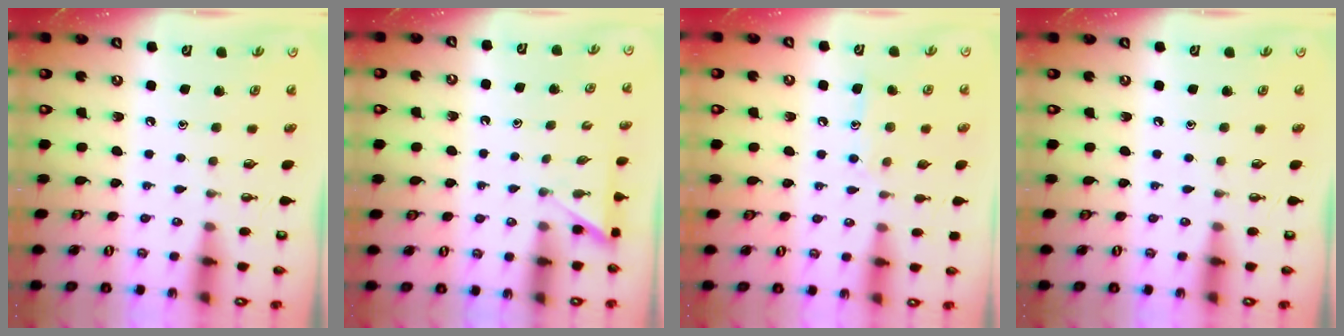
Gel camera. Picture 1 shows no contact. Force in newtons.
{"total": 2.5, "press": 2.5, "slide": 0.2}
{"total": 9.2, "press": 9.2, "slide": 0.6}
{"total": 0.0}